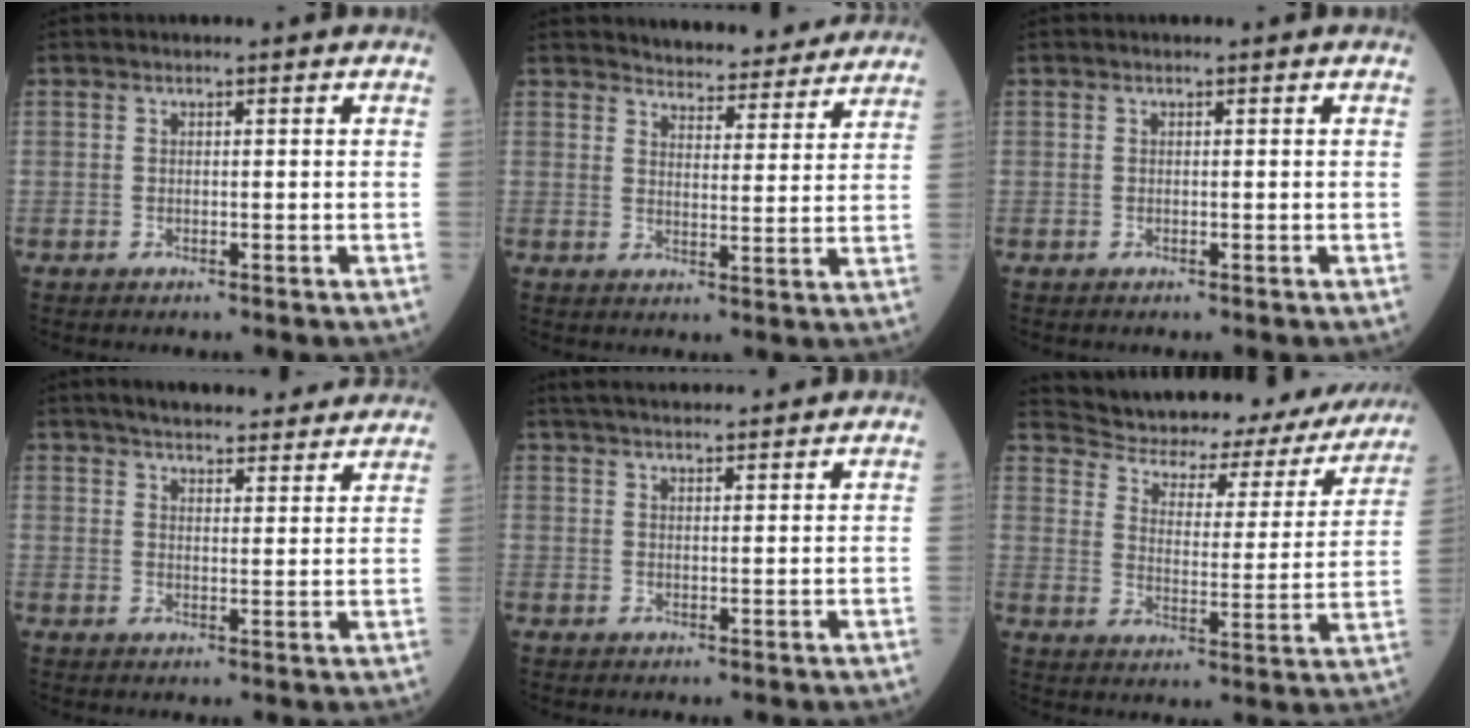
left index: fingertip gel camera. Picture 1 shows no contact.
{"total": 12.4, "force": [11.9, 2.3, 2.7], "torque": [-0.021, -0.010, 0.139]}
{"total": 0.0}
{"total": 17.2, "force": [15.5, 3.3, 6.5], "torque": [-0.078, 0.026, 0.200]}
{"total": 9.2, "force": [8.3, 1.3, 3.7], "torque": [-0.057, 0.029, 0.118]}
{"total": 24.4, "force": [22.0, 7.3, 7.6], "torque": [-0.110, -0.034, 0.267]}